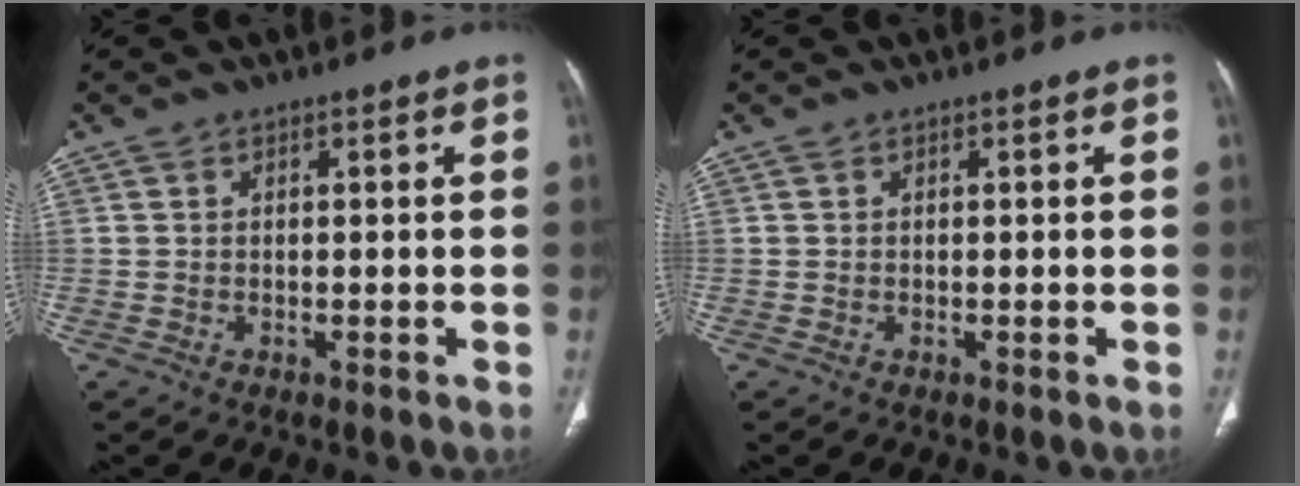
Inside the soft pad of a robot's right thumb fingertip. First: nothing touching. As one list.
[{"total": 0.0}]